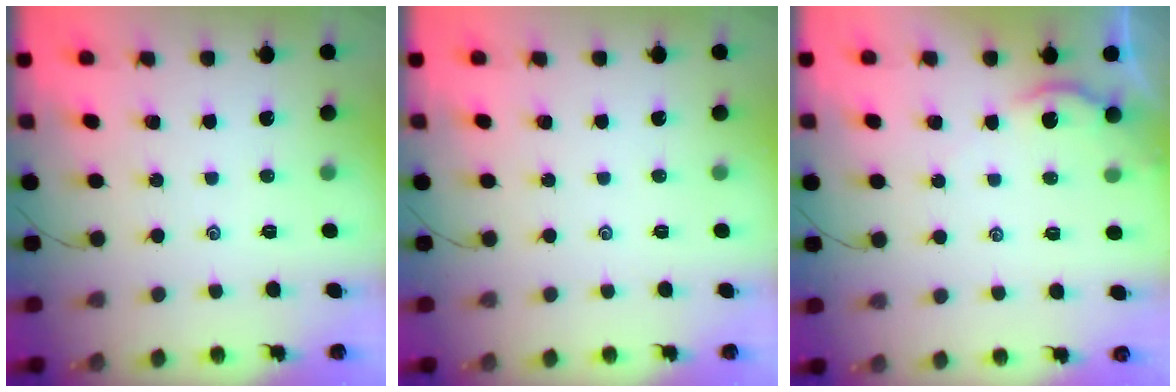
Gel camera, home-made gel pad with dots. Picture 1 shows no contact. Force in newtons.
{"total": 0.0}
{"total": 2.3, "press": 2.2, "slide": 0.4}